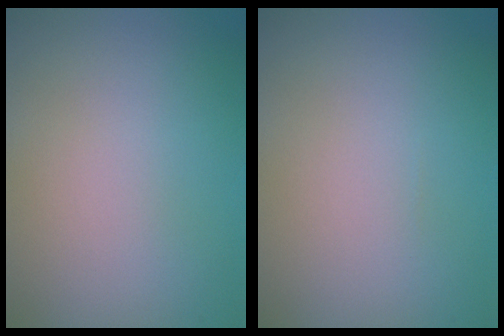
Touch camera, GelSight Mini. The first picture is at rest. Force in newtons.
{"total": 0.0}